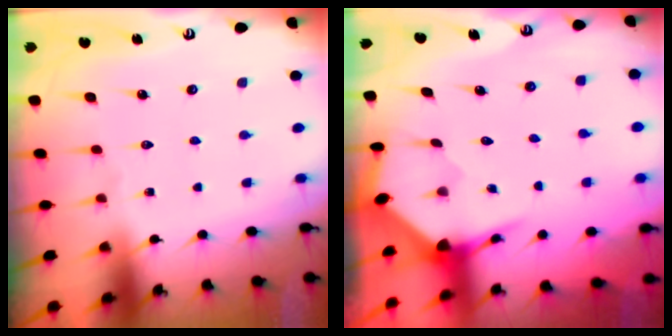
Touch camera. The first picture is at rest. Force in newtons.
{"total": 3.6, "press": 3.5, "slide": 0.4}